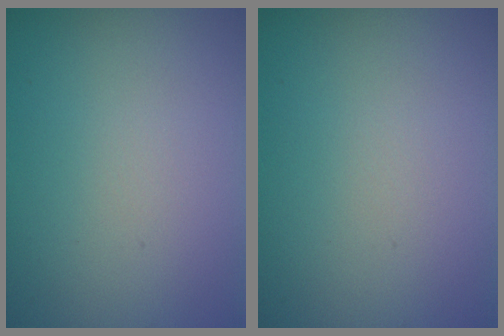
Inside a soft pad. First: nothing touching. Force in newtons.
{"total": 0.0}